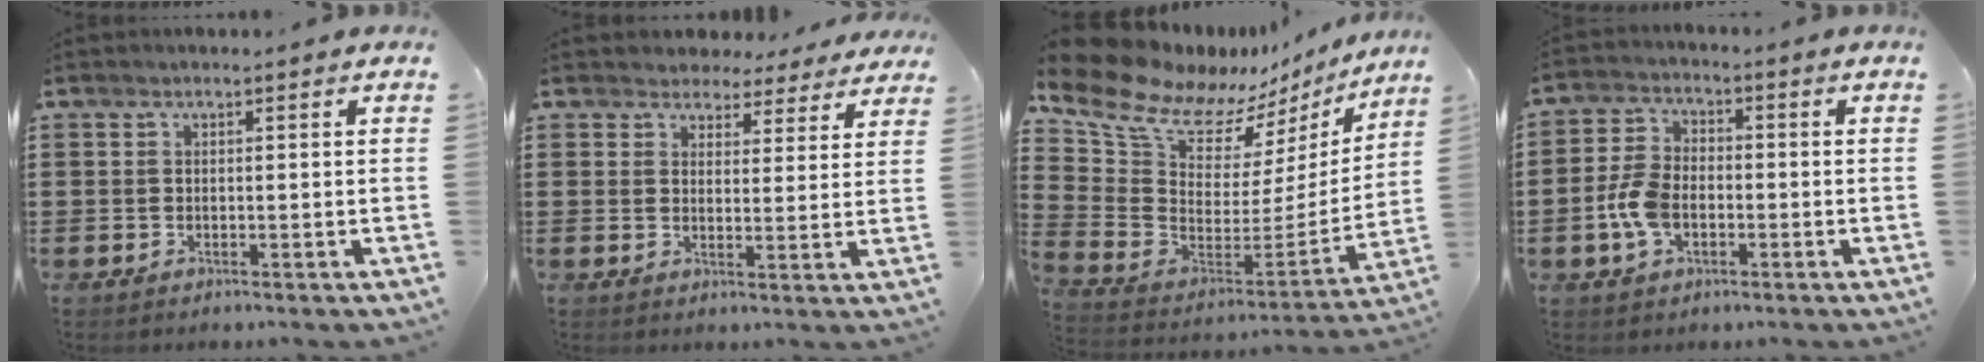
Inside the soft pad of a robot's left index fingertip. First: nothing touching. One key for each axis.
{"total": 4.0, "fx": 3.7, "fy": 1.5, "fz": 0.1, "tx": -0.015, "ty": -0.014, "tz": 0.065}
{"total": 11.4, "fx": 9.4, "fy": 4.9, "fz": 4.2, "tx": -0.141, "ty": -0.071, "tz": 0.164}
{"total": 6.6, "fx": -1.7, "fy": 4.1, "fz": 4.8, "tx": -0.125, "ty": -0.002, "tz": -0.041}